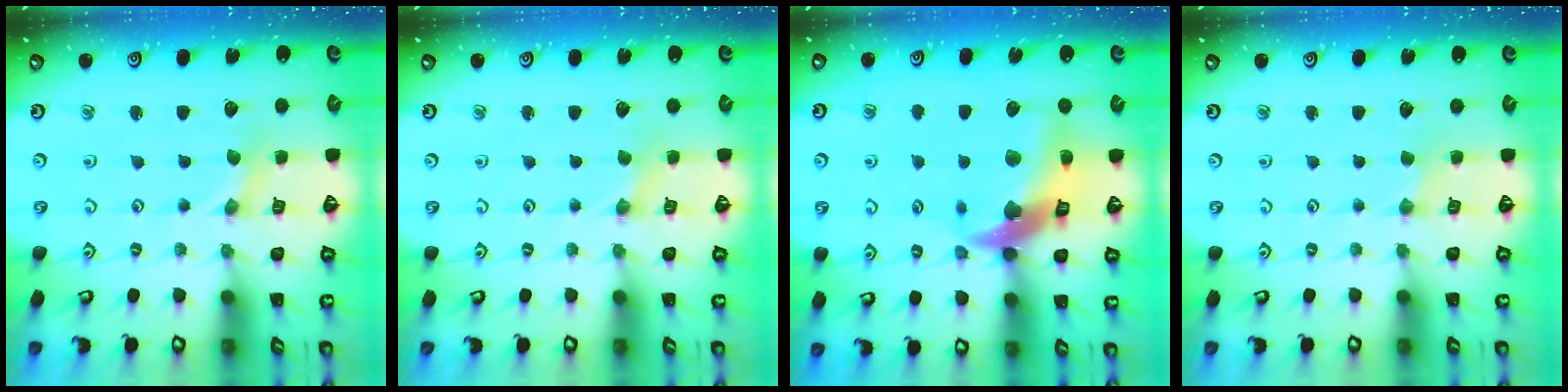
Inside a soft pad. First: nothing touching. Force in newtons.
{"total": 0.0}
{"total": 16.1, "press": 16.0, "slide": 2.0}
{"total": 0.0}